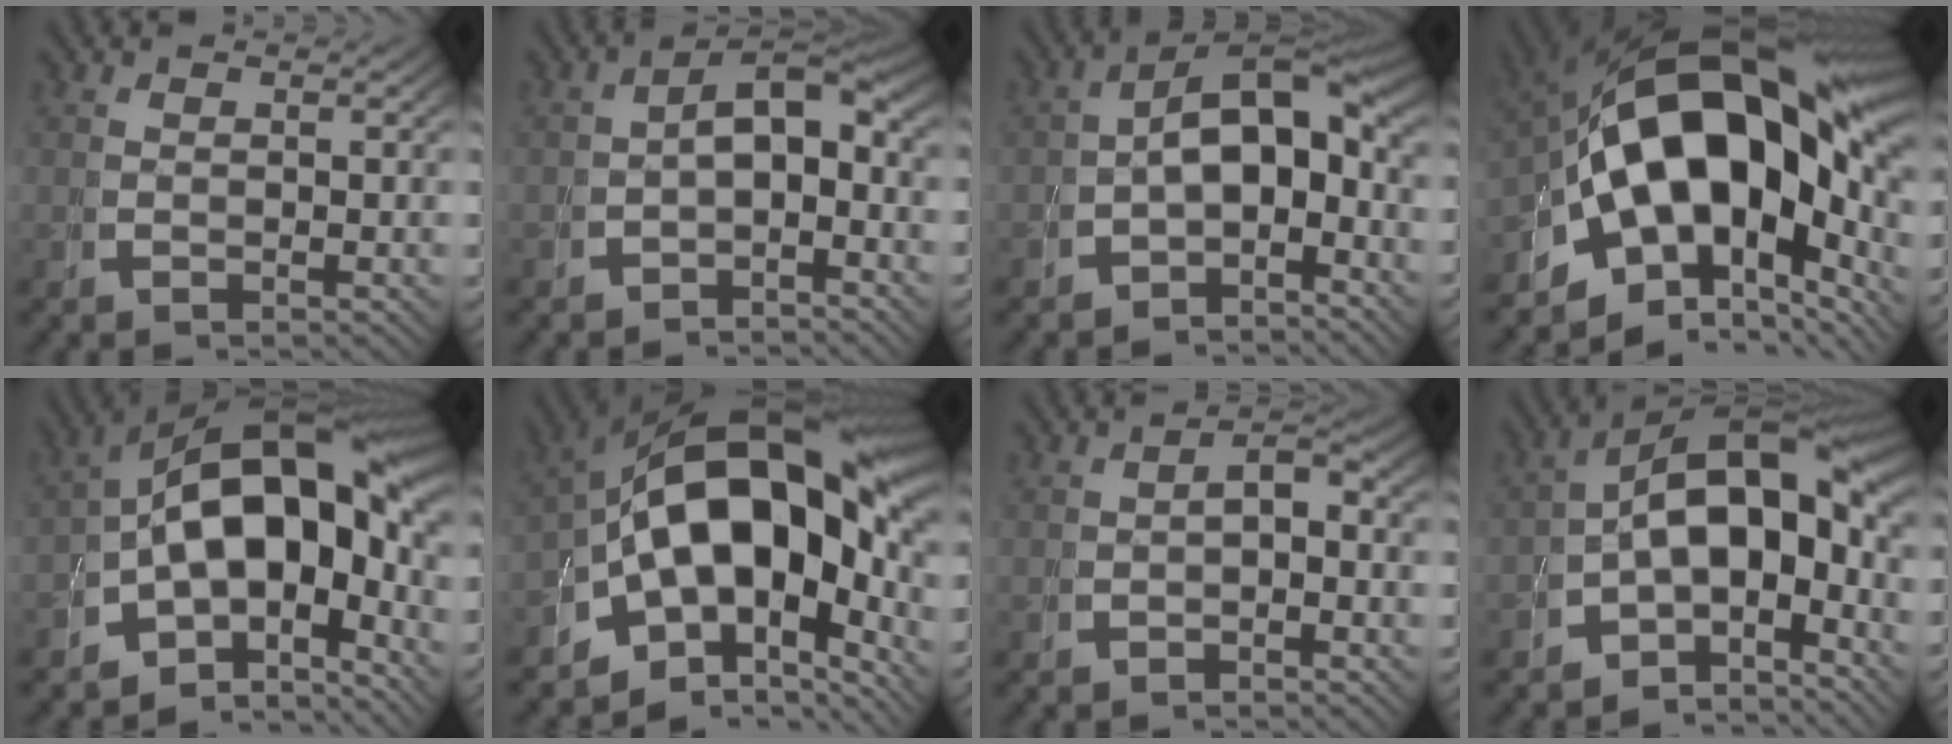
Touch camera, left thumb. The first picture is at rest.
{"total": 6.0, "force": [-0.5, 3.8, 4.6], "torque": [-0.055, -0.006, -0.010]}
{"total": 9.1, "force": [0.0, 5.8, 7.1], "torque": [-0.086, -0.008, -0.007]}
{"total": 22.9, "force": [0.5, 14.1, 18.0], "torque": [-0.301, -0.048, 0.024]}
{"total": 18.0, "force": [-0.3, 11.3, 14.0], "torque": [-0.213, -0.031, -0.008]}
{"total": 19.9, "force": [0.0, 12.7, 15.3], "torque": [-0.257, -0.046, 0.011]}
{"total": 2.3, "force": [-0.8, 1.3, 1.7], "torque": [-0.021, -0.003, -0.009]}
{"total": 14.9, "force": [-0.1, 9.4, 11.6], "torque": [-0.165, -0.022, -0.010]}